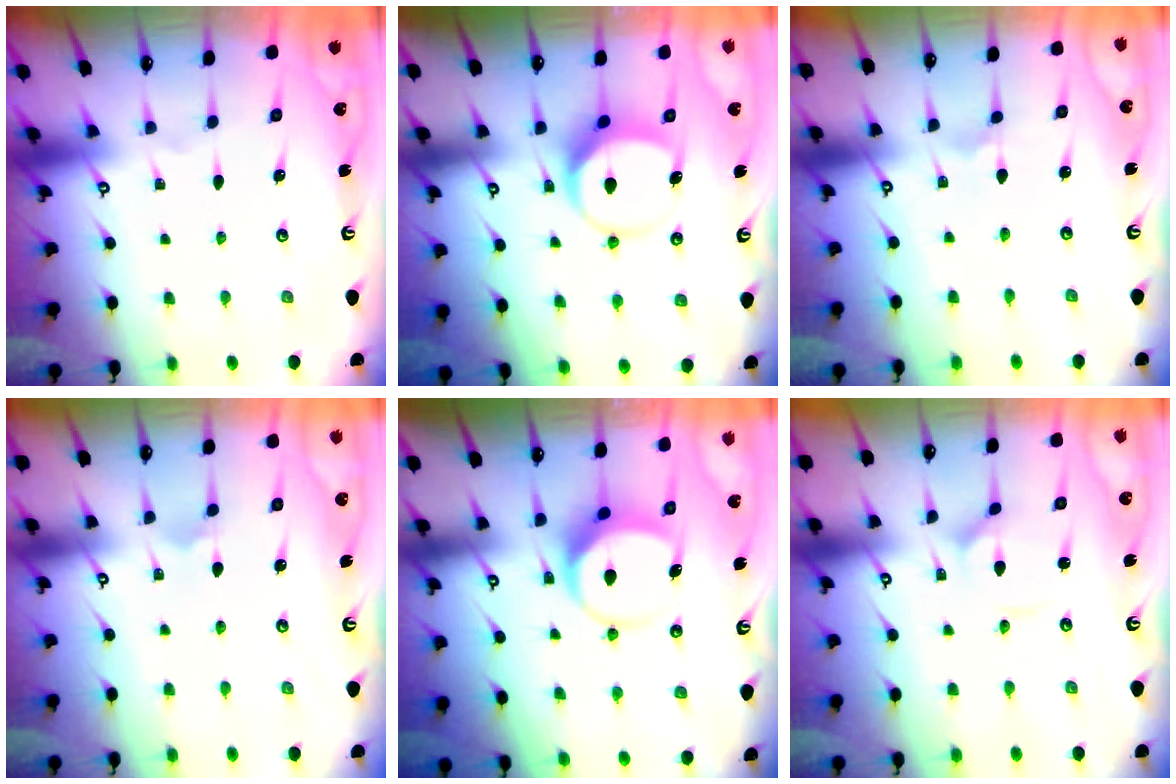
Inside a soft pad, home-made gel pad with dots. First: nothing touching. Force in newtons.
{"total": 7.5, "press": 7.4, "slide": 0.7}
{"total": 1.3, "press": 1.3, "slide": 0.3}
{"total": 2.9, "press": 2.9, "slide": 0.1}
{"total": 8.4, "press": 8.4, "slide": 0.9}
{"total": 1.8, "press": 1.8, "slide": 0.3}